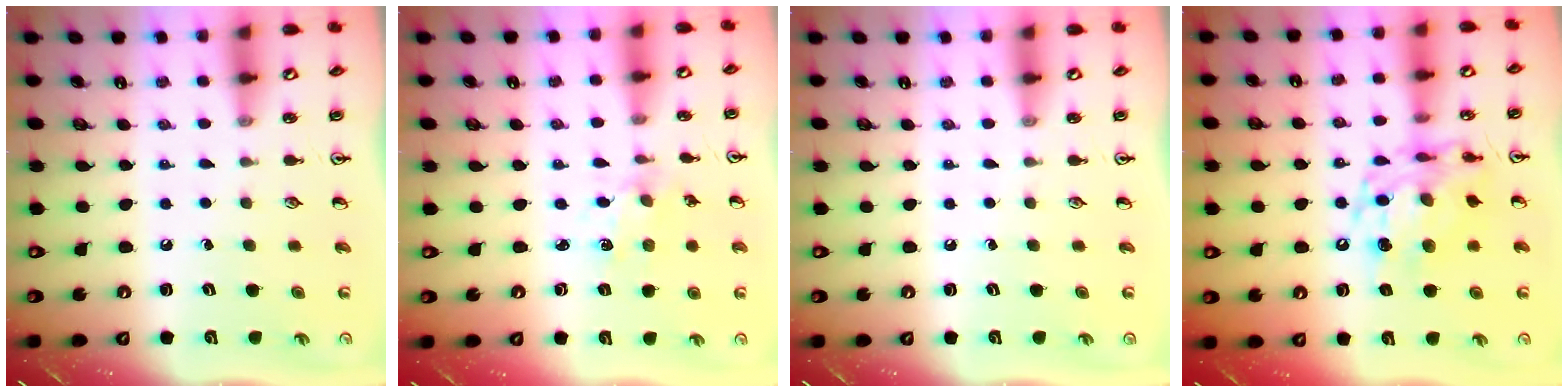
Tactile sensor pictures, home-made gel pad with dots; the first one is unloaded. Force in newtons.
{"total": 1.8, "press": 1.8, "slide": 0.3}
{"total": 0.0}
{"total": 12.5, "press": 12.4, "slide": 1.1}